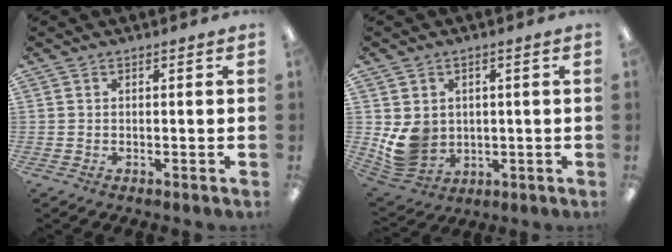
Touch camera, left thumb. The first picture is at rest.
{"total": 8.2, "force": [0.6, 7.4, 3.5], "torque": [-0.078, -0.002, 0.017]}